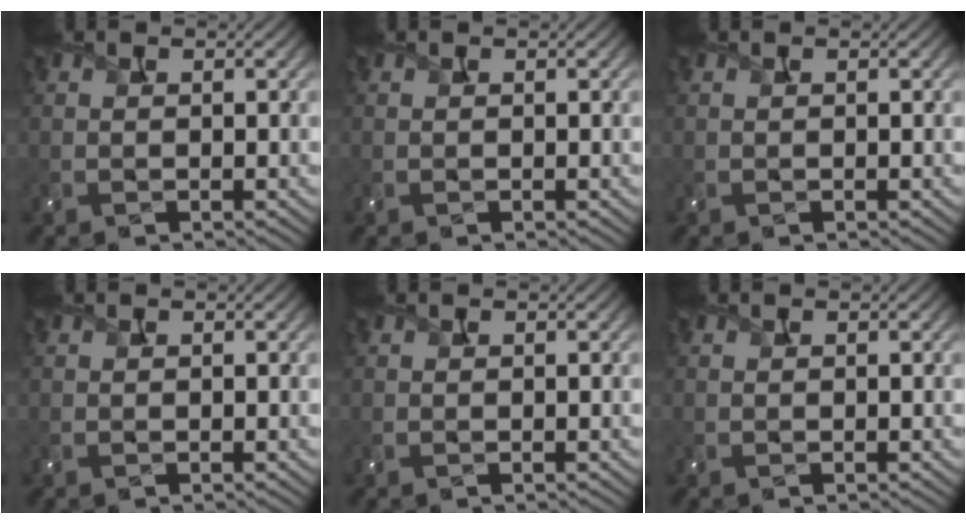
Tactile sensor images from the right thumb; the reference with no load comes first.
{"total": 0.0}
{"total": 0.0}
{"total": 0.0}
{"total": 0.0}
{"total": 0.0}